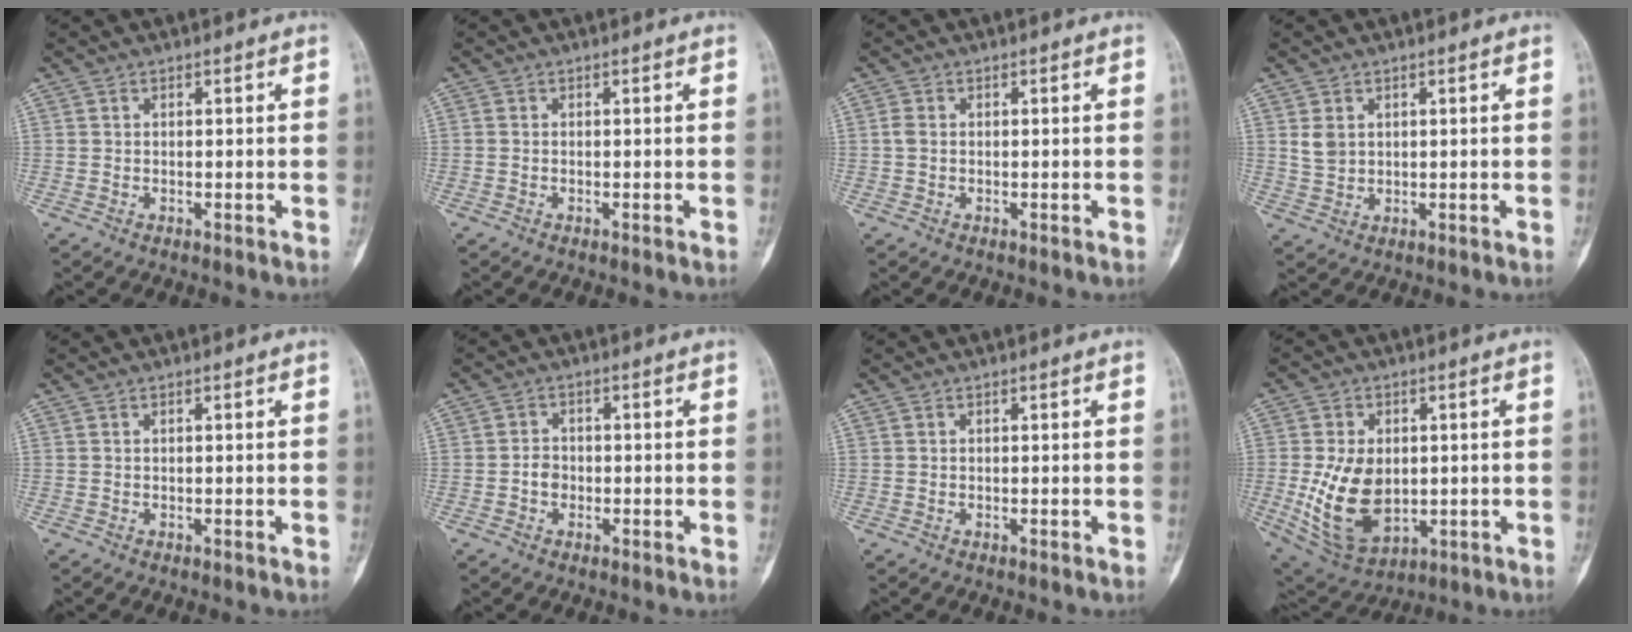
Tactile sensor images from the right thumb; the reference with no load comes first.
{"total": 0.0}
{"total": 1.3, "force": [-0.1, 0.9, 0.9], "torque": [-0.021, 0.000, -0.003]}
{"total": 3.1, "force": [1.1, 2.3, 1.7], "torque": [-0.027, -0.004, 0.030]}
{"total": 0.0}
{"total": 2.4, "force": [-0.7, 2.0, 1.1], "torque": [-0.002, 0.008, -0.016]}
{"total": 0.0}
{"total": 14.2, "force": [-0.7, 9.5, 10.5], "torque": [-0.175, -0.008, 0.014]}